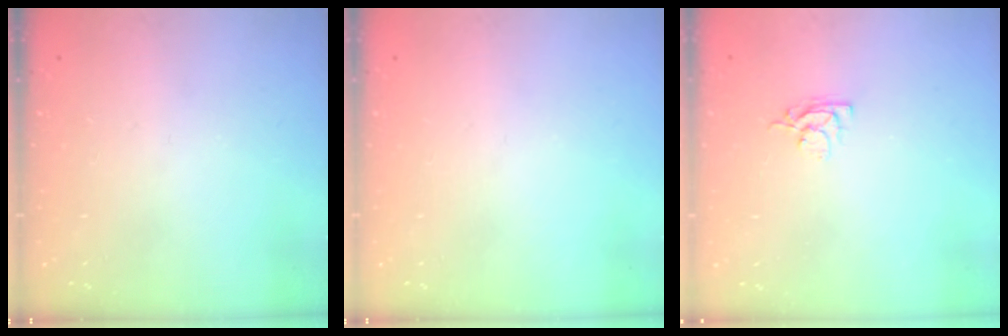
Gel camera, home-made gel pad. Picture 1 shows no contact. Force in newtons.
{"total": 0.0}
{"total": 3.9, "press": 3.9, "slide": 0.4}